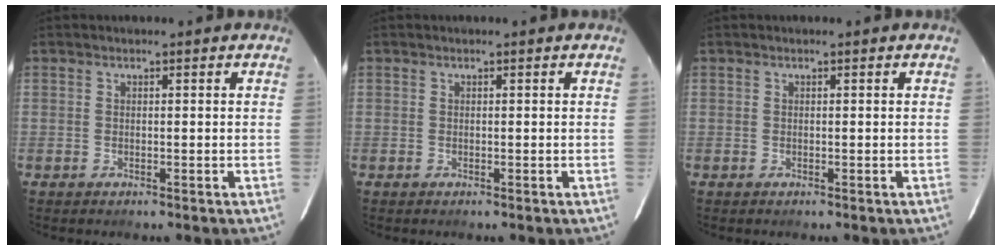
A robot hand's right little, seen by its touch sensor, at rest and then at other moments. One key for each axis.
{"total": 0.0}
{"total": 0.0}